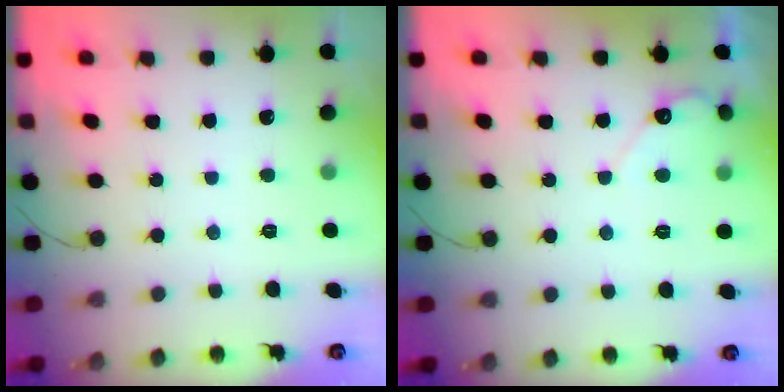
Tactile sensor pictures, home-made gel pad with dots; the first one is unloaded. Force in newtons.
{"total": 4.5, "press": 4.4, "slide": 0.2}